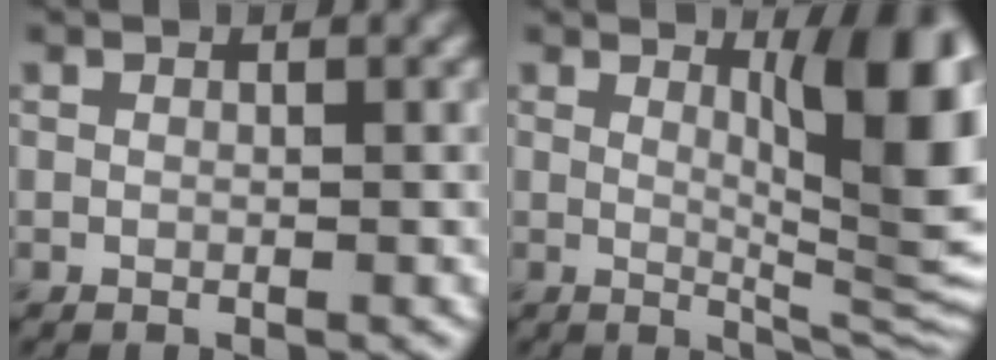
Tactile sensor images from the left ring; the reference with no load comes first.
{"total": 11.0, "force": [3.0, 3.0, 10.1], "torque": [-0.110, -0.007, 0.050]}